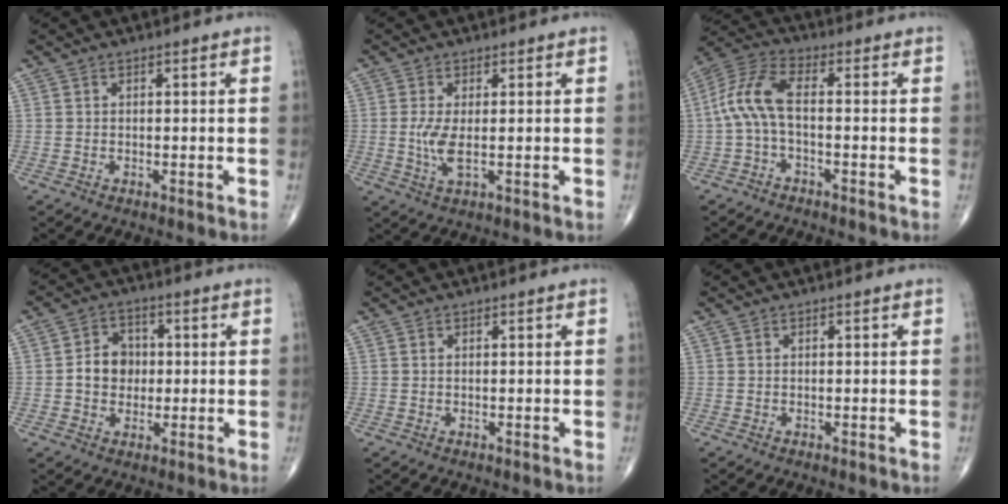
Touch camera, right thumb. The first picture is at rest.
{"total": 4.2, "force": [-0.1, 1.3, 4.0], "torque": [-0.096, -0.013, 0.000]}
{"total": 8.5, "force": [-1.0, 3.4, 7.8], "torque": [-0.181, 0.034, -0.028]}
{"total": 6.8, "force": [-0.1, 5.7, 3.7], "torque": [-0.032, 0.013, -0.008]}
{"total": 0.0}
{"total": 0.0}